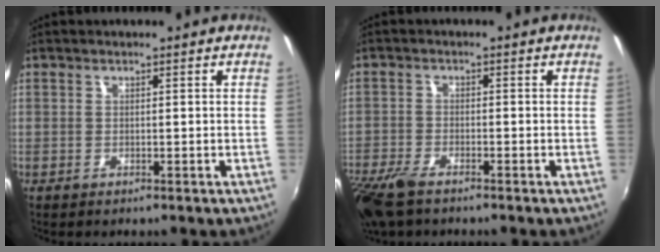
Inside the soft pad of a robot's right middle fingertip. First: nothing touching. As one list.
[{"total": 8.2, "force": [-6.1, 2.7, 4.7], "torque": [-0.127, -0.030, -0.122]}]